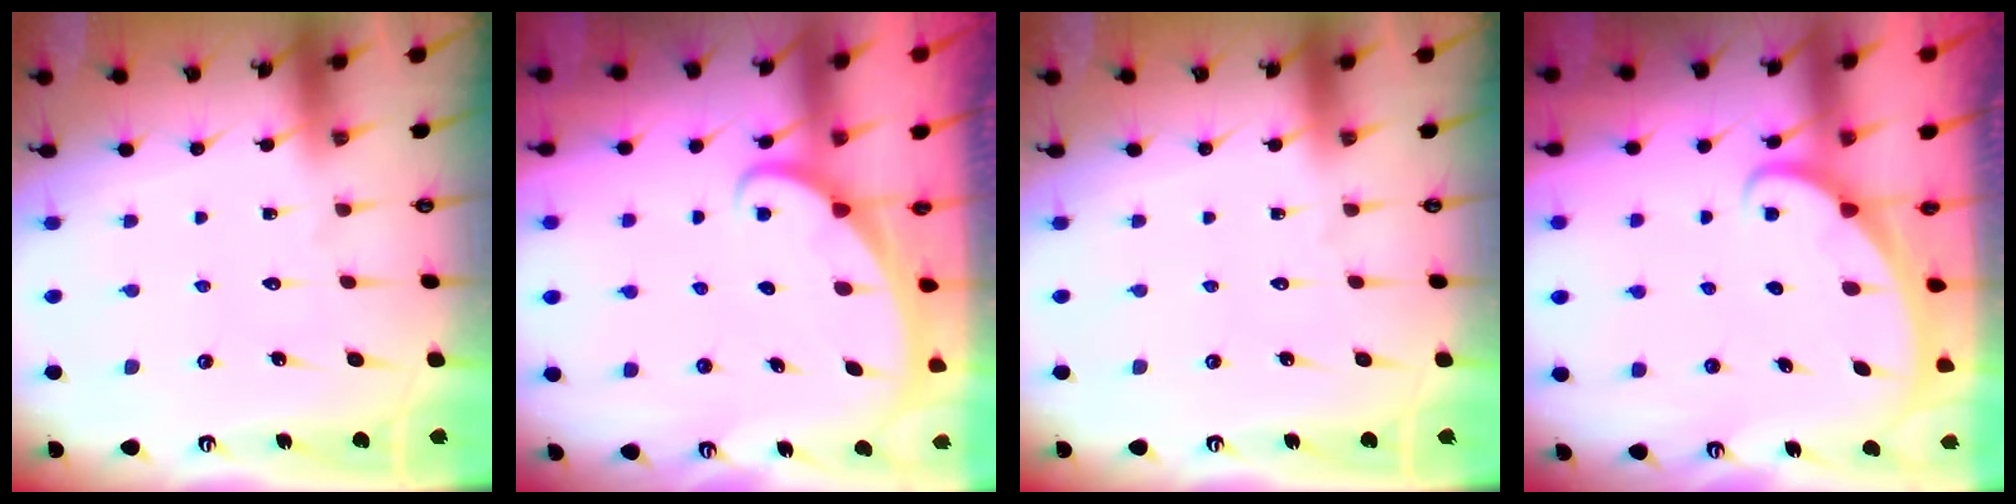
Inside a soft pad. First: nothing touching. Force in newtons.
{"total": 1.9, "press": 1.9, "slide": 0.1}
{"total": 0.0}
{"total": 1.7, "press": 1.7, "slide": 0.1}